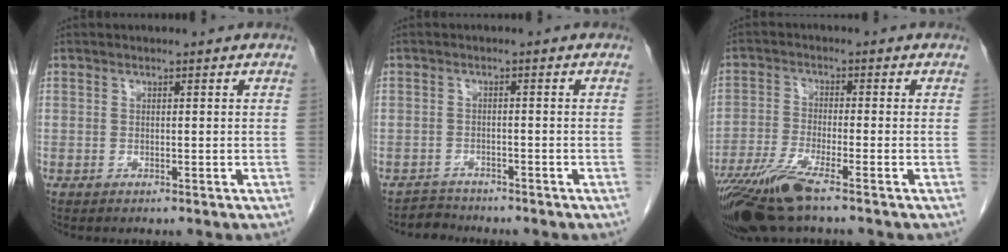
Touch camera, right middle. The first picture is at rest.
{"total": 2.5, "force": [-2.2, 0.5, -1.0], "torque": [0.020, -0.006, -0.040]}
{"total": 8.6, "force": [-5.9, 0.4, 6.3], "torque": [-0.128, -0.023, -0.113]}